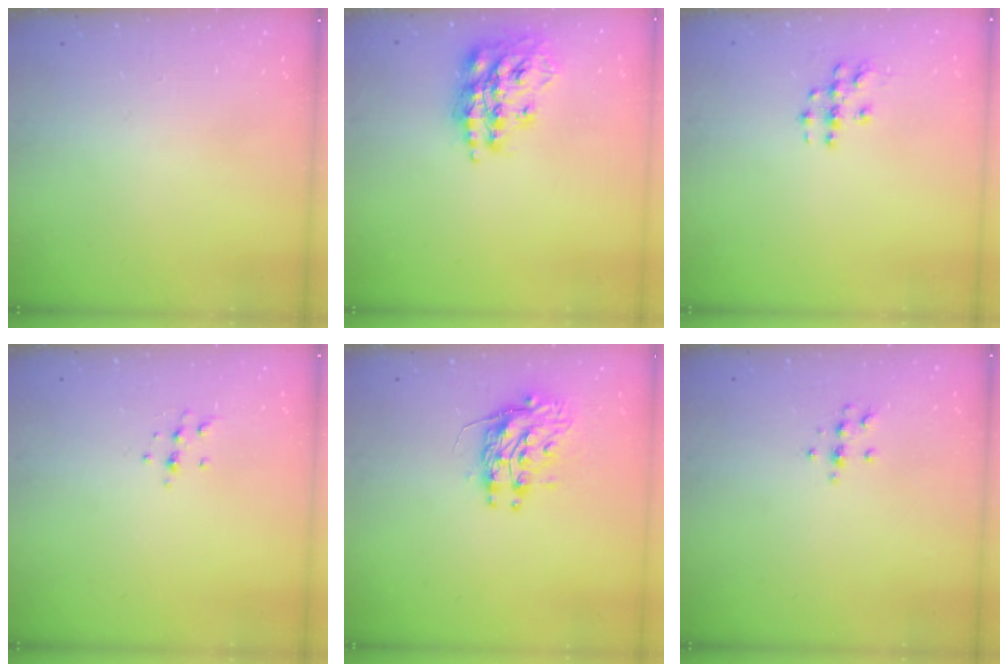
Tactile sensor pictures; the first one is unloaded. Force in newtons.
{"total": 16.1, "press": 16.0, "slide": 1.6}
{"total": 5.4, "press": 5.4, "slide": 0.5}
{"total": 5.3, "press": 5.1, "slide": 1.5}
{"total": 10.0, "press": 9.9, "slide": 0.8}
{"total": 4.9, "press": 4.8, "slide": 1.2}